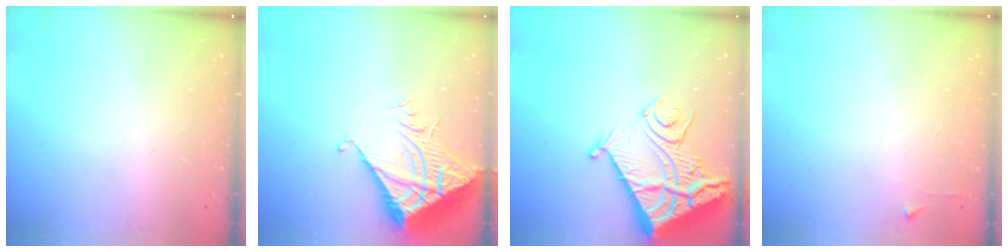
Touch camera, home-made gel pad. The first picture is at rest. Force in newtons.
{"total": 8.4, "press": 8.4, "slide": 1.0}
{"total": 17.7, "press": 17.5, "slide": 2.3}
{"total": 2.4, "press": 2.4, "slide": 0.3}